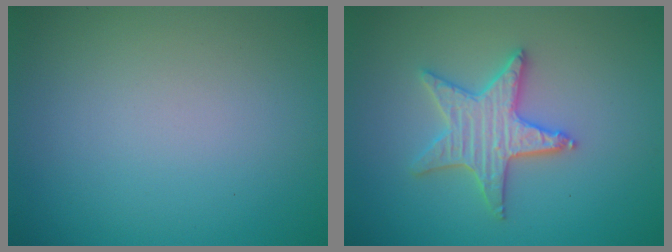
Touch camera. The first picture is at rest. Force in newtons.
{"total": 4.3, "press": 4.2, "slide": 0.8}